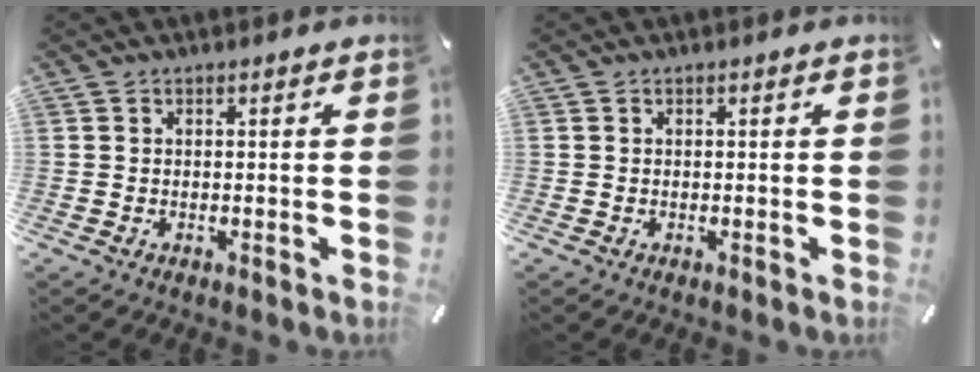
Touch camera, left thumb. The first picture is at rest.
{"total": 0.0}